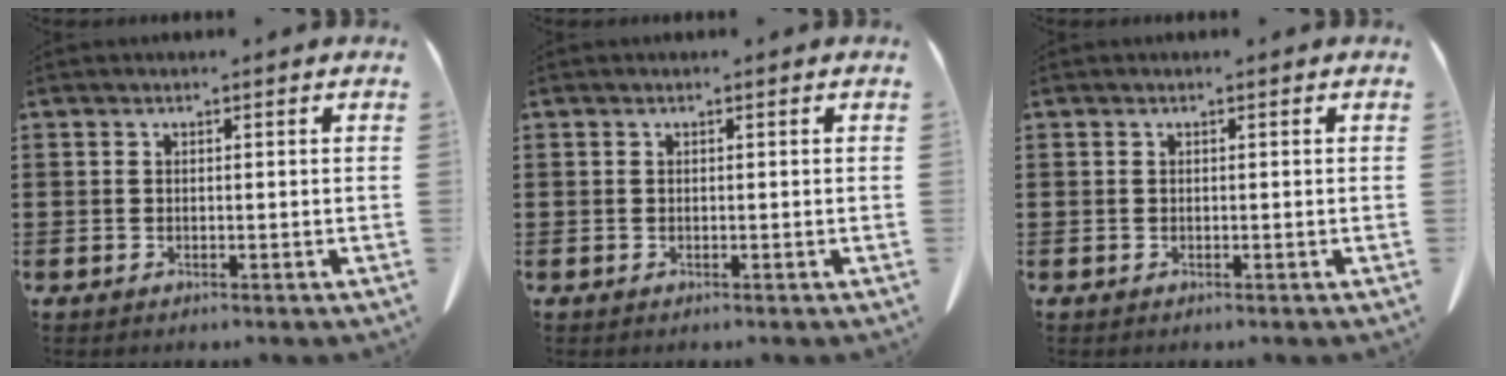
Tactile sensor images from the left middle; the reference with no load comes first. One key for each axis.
{"total": 0.0}
{"total": 0.0}